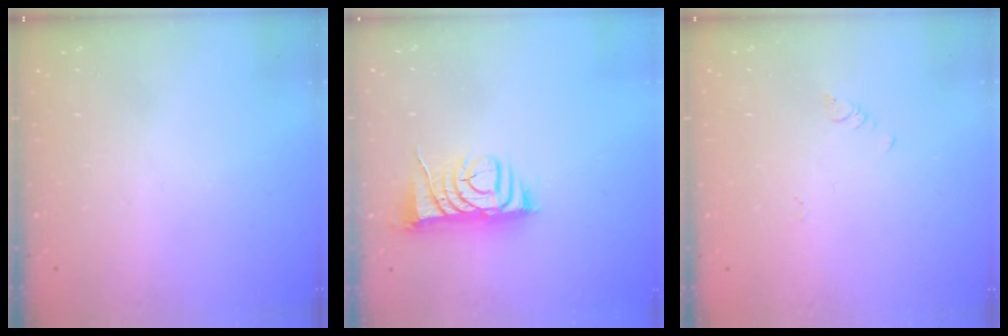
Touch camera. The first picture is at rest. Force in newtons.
{"total": 8.3, "press": 8.2, "slide": 0.8}
{"total": 1.9, "press": 1.9, "slide": 0.4}